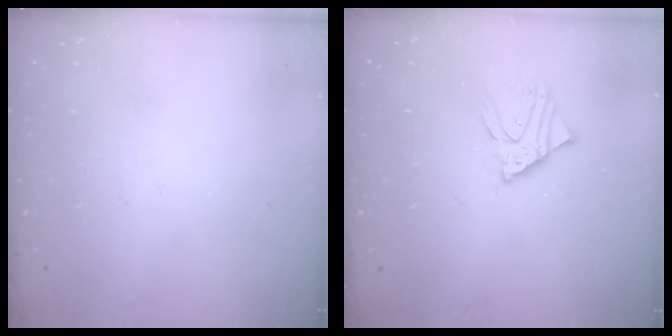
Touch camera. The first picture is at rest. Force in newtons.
{"total": 5.3, "press": 5.3, "slide": 0.6}